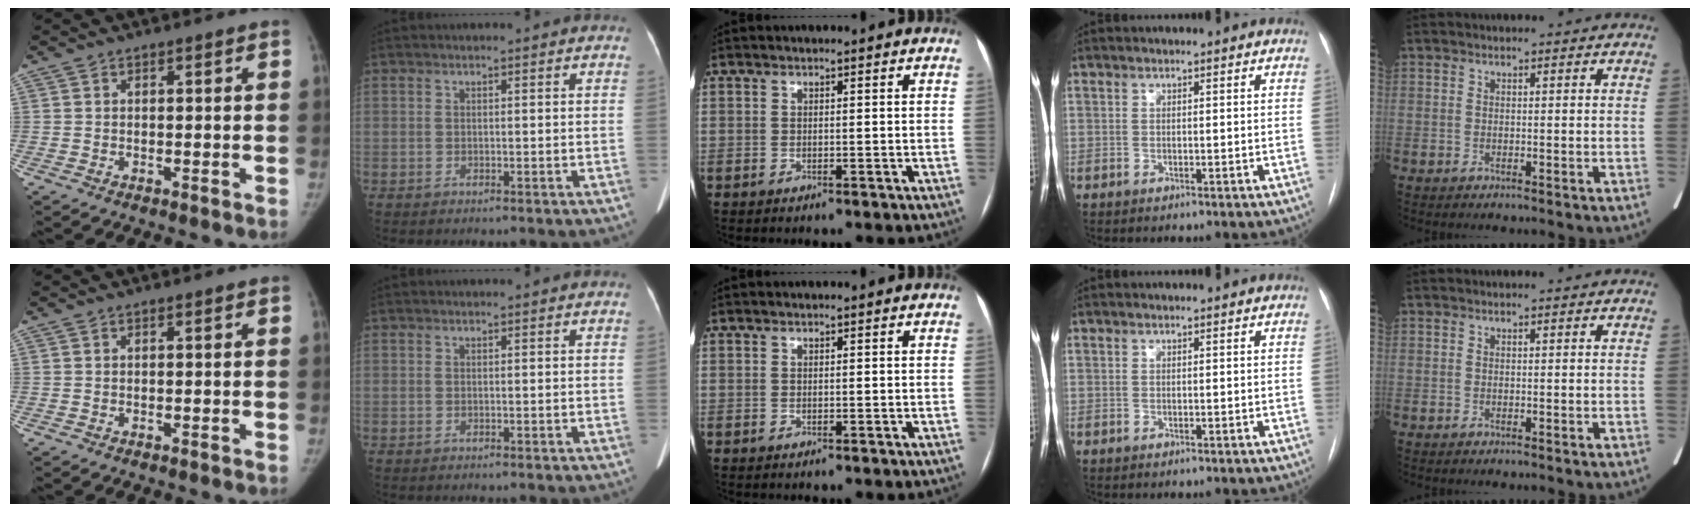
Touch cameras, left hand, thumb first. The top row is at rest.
{}